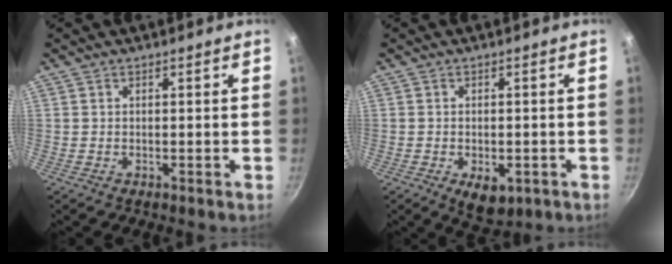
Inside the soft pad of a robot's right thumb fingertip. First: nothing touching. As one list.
[{"total": 5.9, "force": [-2.1, 3.4, 4.4], "torque": [-0.049, 0.002, -0.019]}]